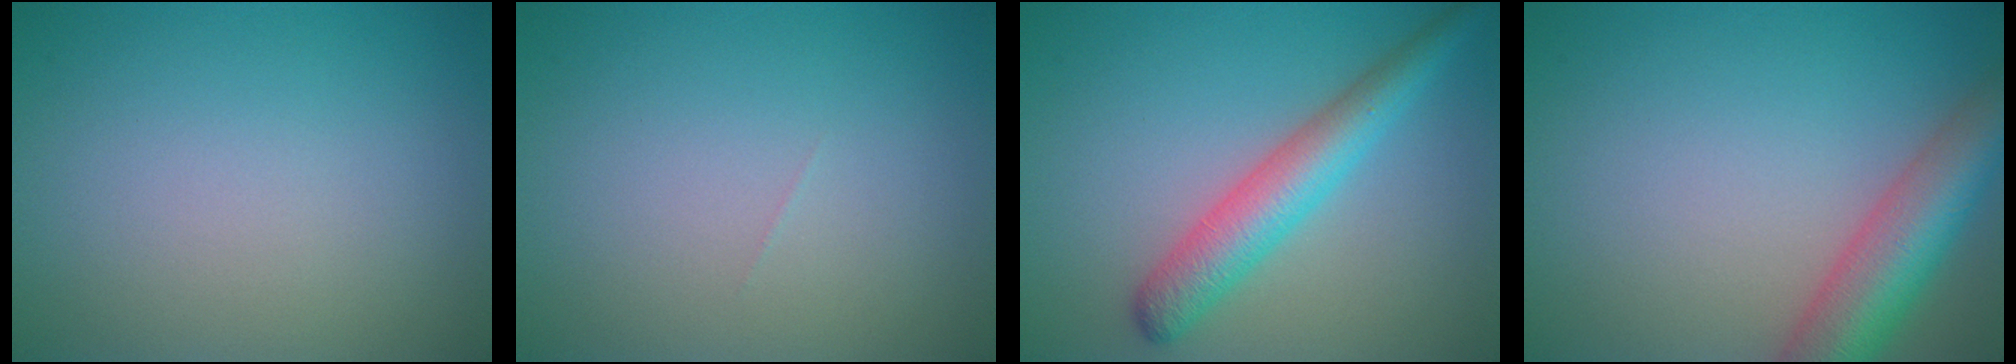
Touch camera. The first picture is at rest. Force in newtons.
{"total": 0.0}
{"total": 4.7, "press": 4.7, "slide": 0.1}
{"total": 6.9, "press": 6.9, "slide": 0.2}